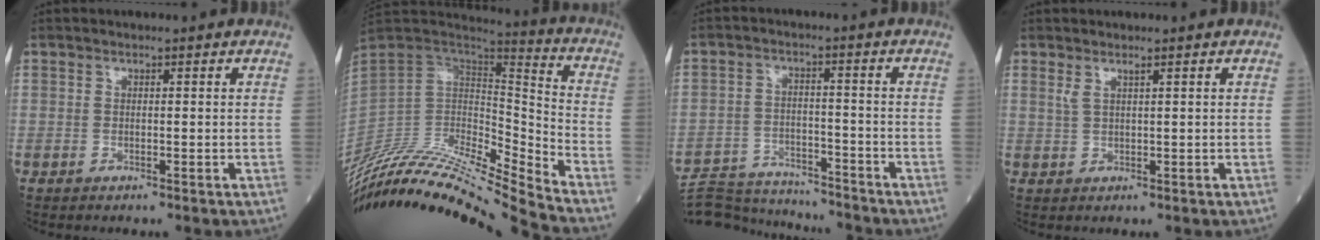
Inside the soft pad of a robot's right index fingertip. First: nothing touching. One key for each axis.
{"total": 28.0, "fx": -25.9, "fy": -0.1, "fz": 10.5, "tx": -0.211, "ty": -0.022, "tz": -0.434}
{"total": 13.7, "fx": -13.3, "fy": 2.2, "fz": 2.1, "tx": -0.042, "ty": 0.015, "tz": -0.204}
{"total": 1.3, "fx": 0.9, "fy": -0.1, "fz": 1.0, "tx": -0.027, "ty": 0.003, "tz": 0.022}